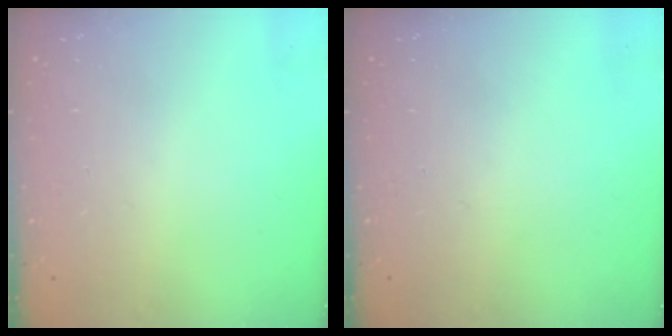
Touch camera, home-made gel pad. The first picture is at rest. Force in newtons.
{"total": 0.0}